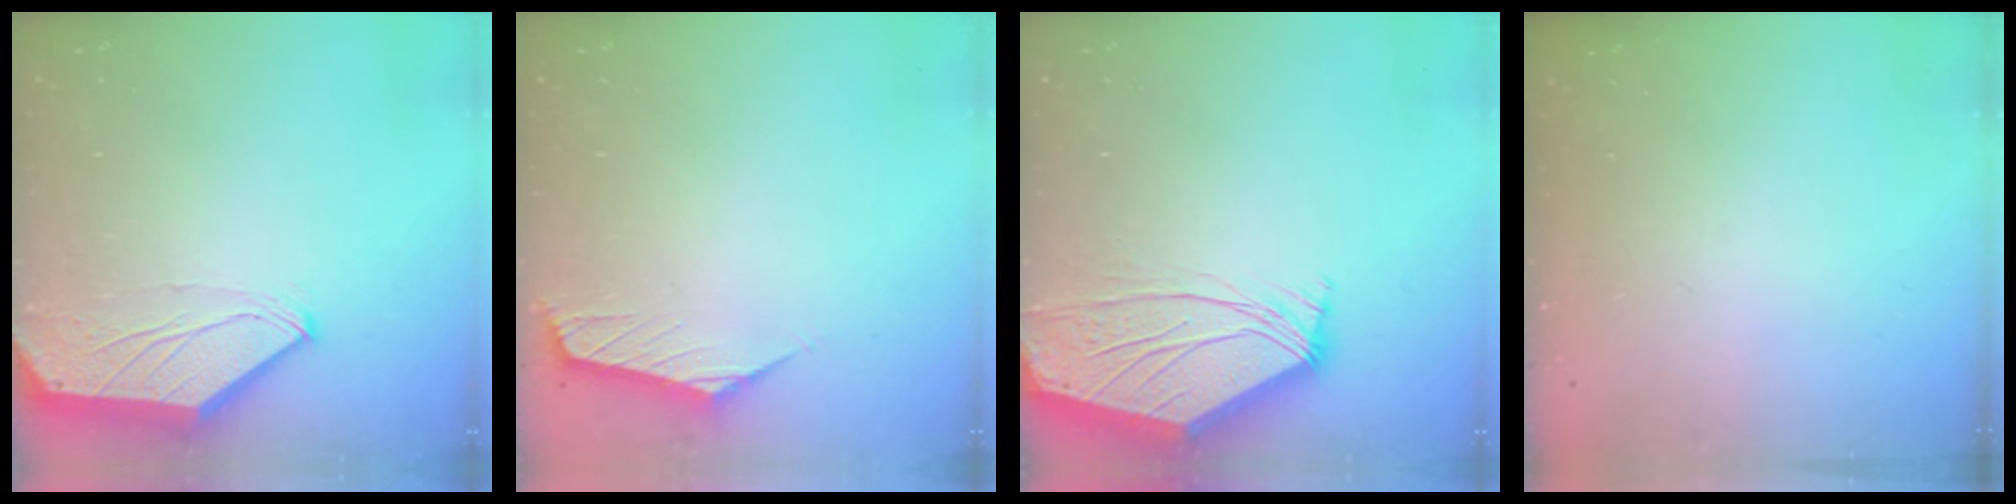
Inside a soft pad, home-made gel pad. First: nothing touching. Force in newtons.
{"total": 1.3, "press": 1.2, "slide": 0.5}
{"total": 4.9, "press": 4.9, "slide": 0.7}
{"total": 0.0}